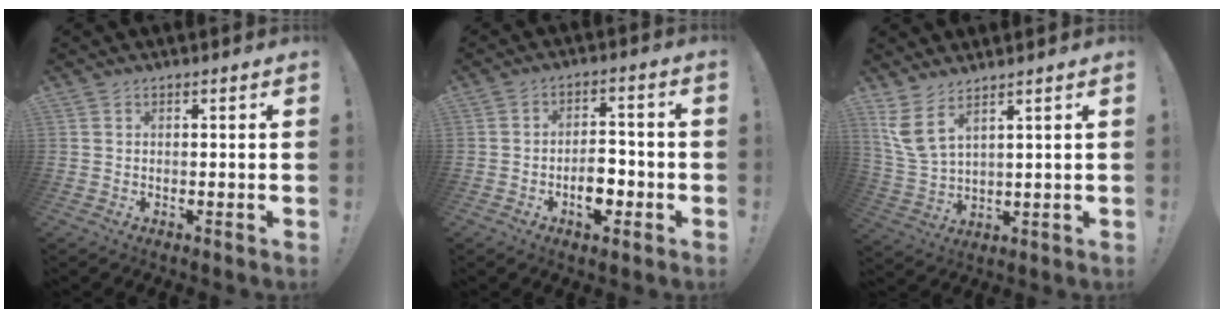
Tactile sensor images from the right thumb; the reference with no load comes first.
{"total": 7.6, "force": [-2.7, 4.7, 5.3], "torque": [-0.071, 0.016, -0.045]}
{"total": 7.2, "force": [5.1, 2.2, 4.5], "torque": [-0.105, -0.026, 0.098]}